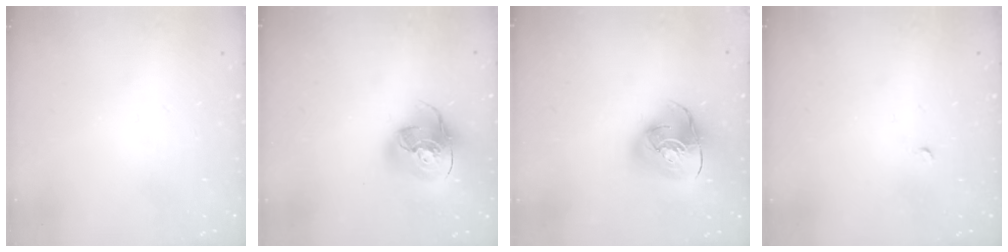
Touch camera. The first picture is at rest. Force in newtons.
{"total": 18.0, "press": 17.8, "slide": 2.8}
{"total": 14.6, "press": 14.4, "slide": 2.1}
{"total": 2.0, "press": 2.0, "slide": 0.3}